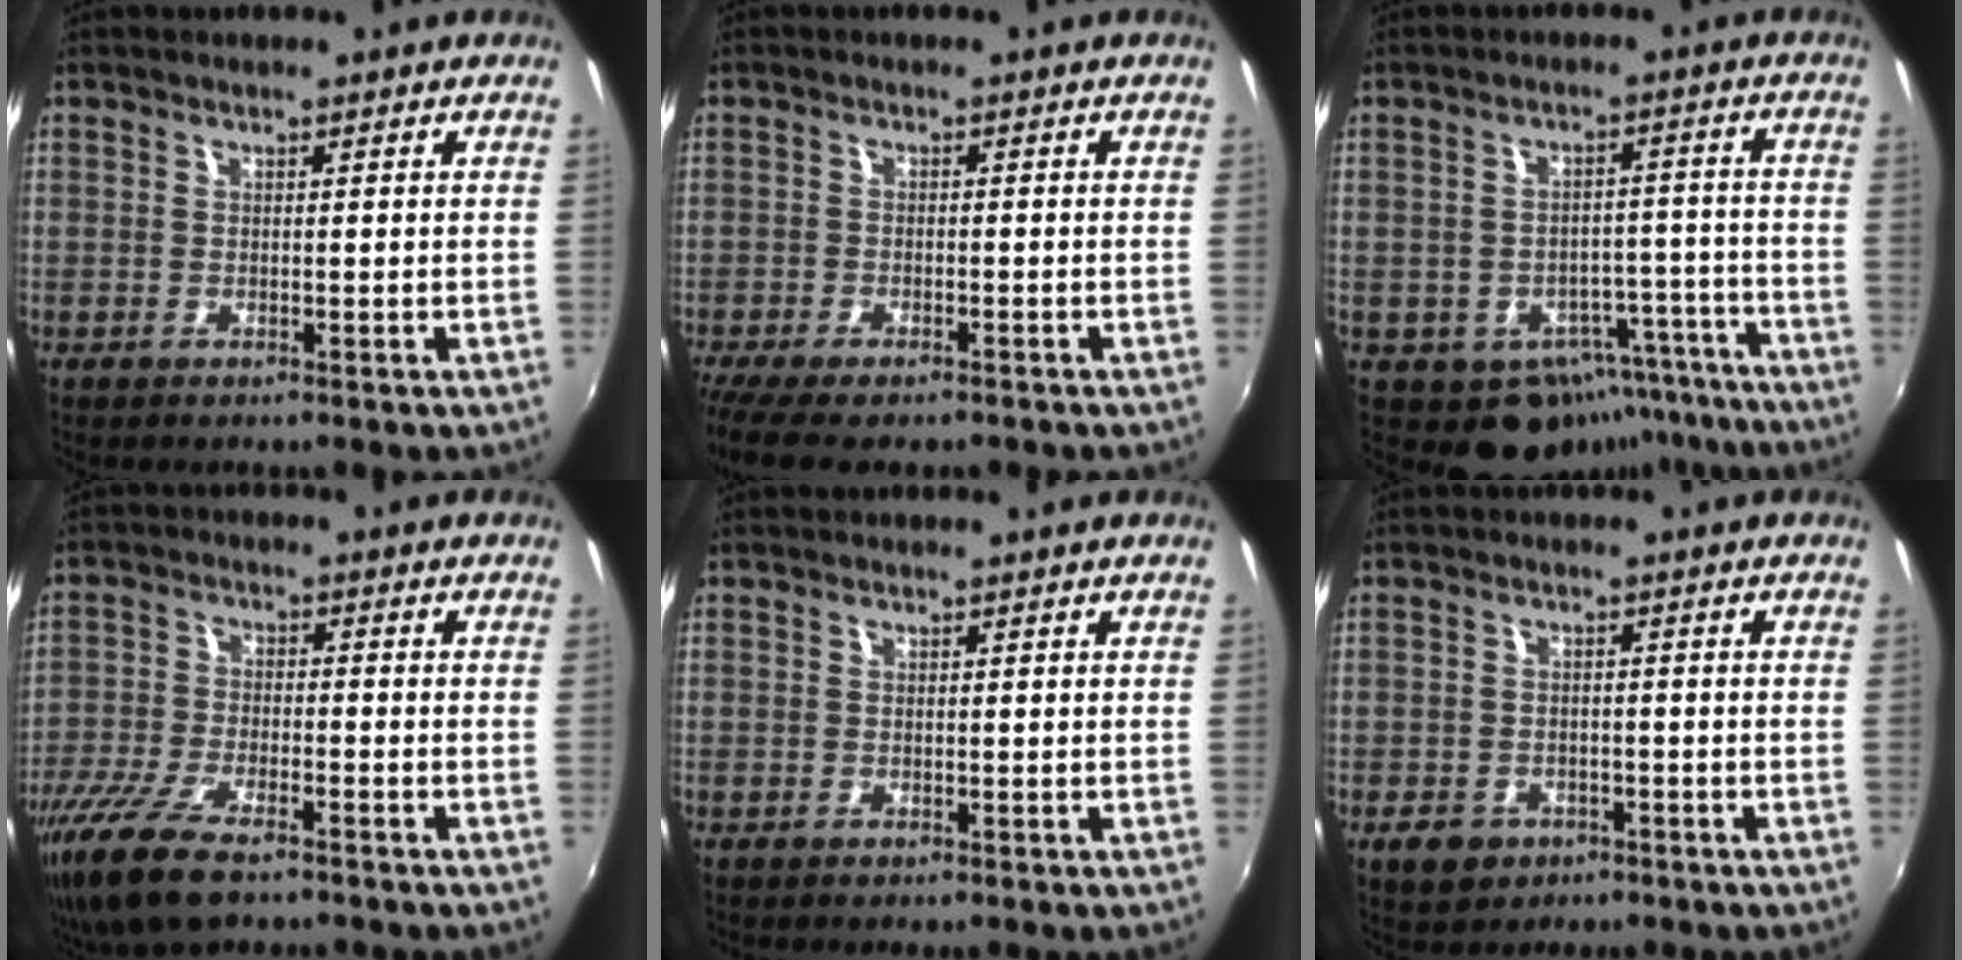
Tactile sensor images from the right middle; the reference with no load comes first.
{"total": 8.0, "force": [-6.6, 1.9, 4.0], "torque": [-0.098, -0.040, -0.111]}
{"total": 11.9, "force": [-8.1, 7.9, 3.9], "torque": [-0.061, 0.022, -0.077]}
{"total": 11.7, "force": [-8.4, 3.9, 7.2], "torque": [-0.171, -0.036, -0.163]}
{"total": 0.0}
{"total": 5.2, "force": [-2.9, 3.8, 2.0], "torque": [-0.054, -0.003, -0.040]}